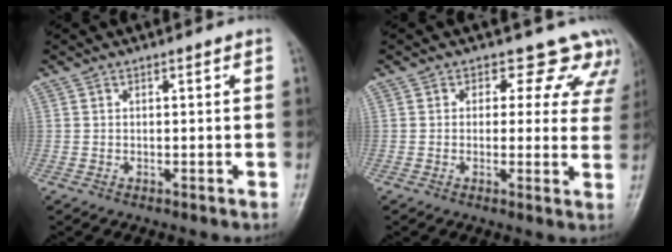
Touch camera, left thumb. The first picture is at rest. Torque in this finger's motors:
{"motor_torque": [0.05, 0.17, -0.22, -0.07, 0.00]}